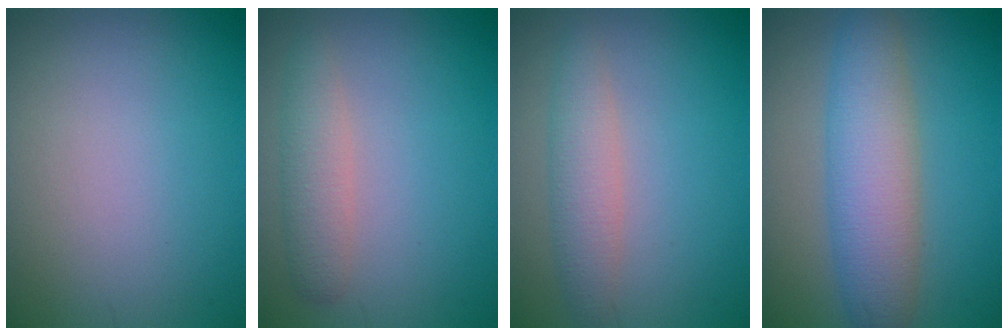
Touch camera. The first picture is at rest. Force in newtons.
{"total": 2.7, "press": 2.7, "slide": 0.1}
{"total": 3.0, "press": 3.0, "slide": 0.0}
{"total": 6.2, "press": 6.2, "slide": 0.0}